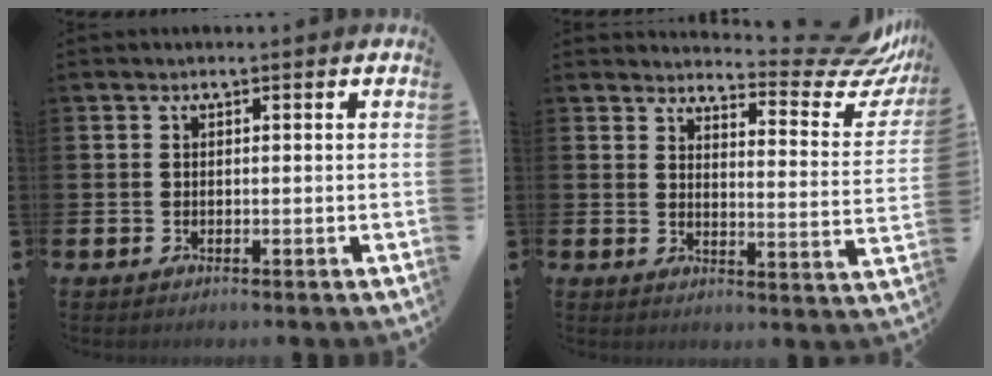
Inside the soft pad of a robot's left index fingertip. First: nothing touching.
{"total": 6.6, "force": [5.9, 1.5, 2.7], "torque": [-0.038, -0.054, 0.093]}